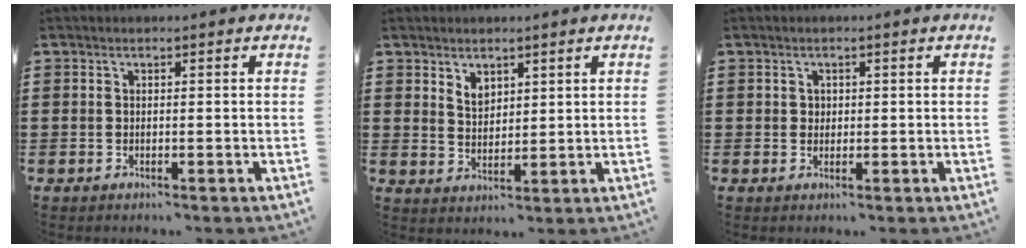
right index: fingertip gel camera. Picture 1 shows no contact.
{"total": 3.1, "force": [2.2, 1.9, 1.1], "torque": [-0.028, 0.007, 0.040]}
{"total": 1.1, "force": [0.4, 1.0, 0.2], "torque": [-0.007, 0.005, 0.008]}